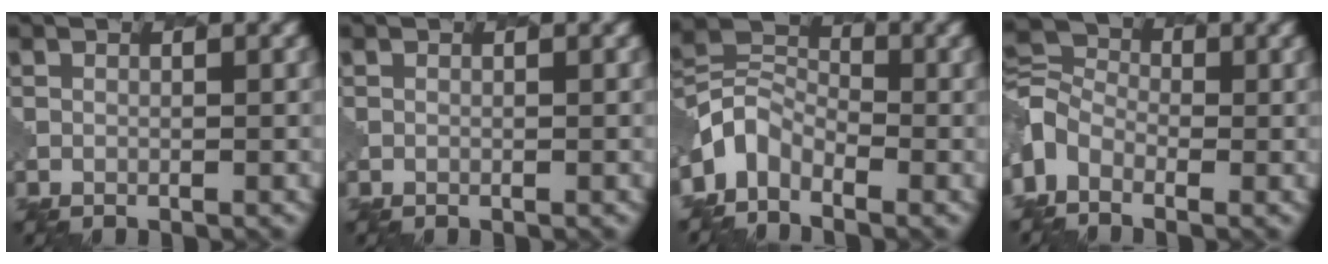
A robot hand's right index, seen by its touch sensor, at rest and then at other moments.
{"total": 0.0}
{"total": 3.7, "force": [-2.5, 2.3, 1.4], "torque": [-0.026, 0.005, -0.065]}
{"total": 4.6, "force": [-1.8, 3.2, 2.8], "torque": [-0.062, 0.006, -0.058]}